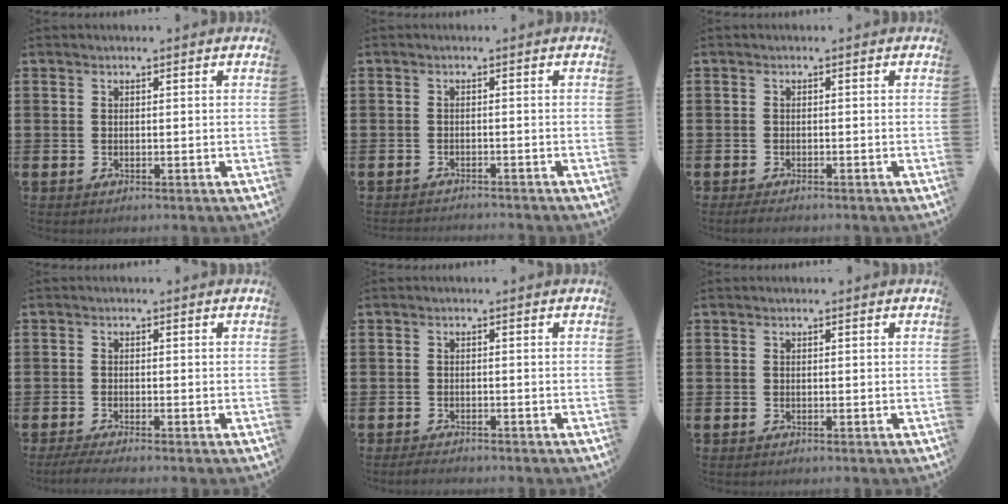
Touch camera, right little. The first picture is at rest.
{"total": 1.1, "force": [-1.1, -0.1, -0.1], "torque": [0.000, 0.001, -0.023]}
{"total": 0.9, "force": [-0.7, 0.3, 0.6], "torque": [-0.012, -0.001, -0.014]}
{"total": 1.4, "force": [-0.9, 0.0, 1.0], "torque": [-0.016, -0.002, -0.018]}
{"total": 1.1, "force": [-1.0, 0.2, 0.3], "torque": [-0.008, 0.000, -0.021]}
{"total": 0.0}